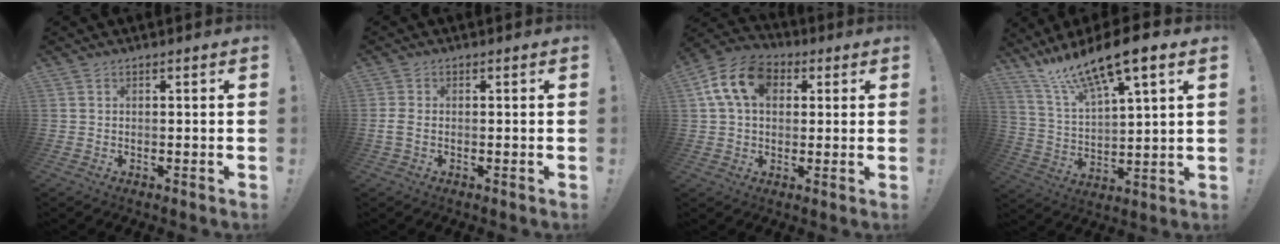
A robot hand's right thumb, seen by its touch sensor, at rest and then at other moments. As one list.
[{"total": 2.5, "force": [-0.3, 1.4, 2.0], "torque": [-0.041, 0.005, -0.003]}, {"total": 14.1, "force": [4.2, 10.0, 9.0], "torque": [-0.150, 0.003, 0.083]}, {"total": 14.2, "force": [11.4, 2.6, 8.1], "torque": [-0.155, -0.080, 0.196]}]